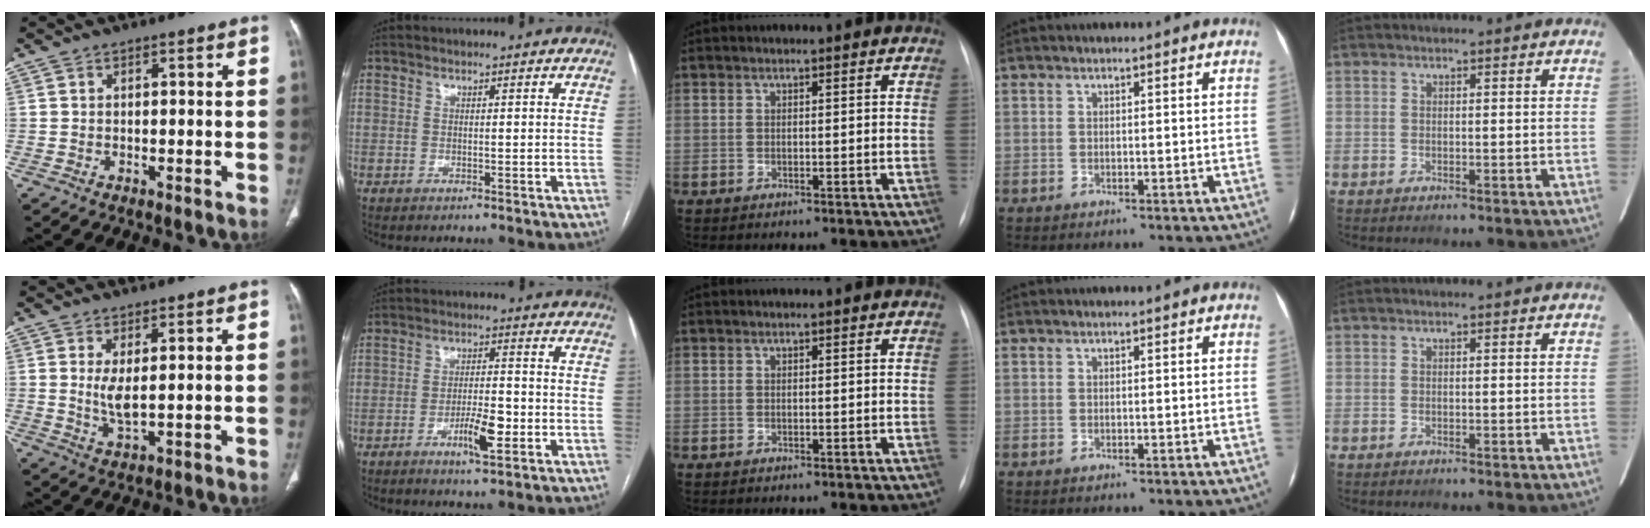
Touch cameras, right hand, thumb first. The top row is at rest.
{"thumb": {"total": 4.0, "force": [0.8, 1.1, 3.8], "torque": [-0.080, -0.017, 0.023]}, "index": {"total": 5.7, "force": [-2.3, 1.2, 5.1], "torque": [-0.091, -0.002, -0.037]}}